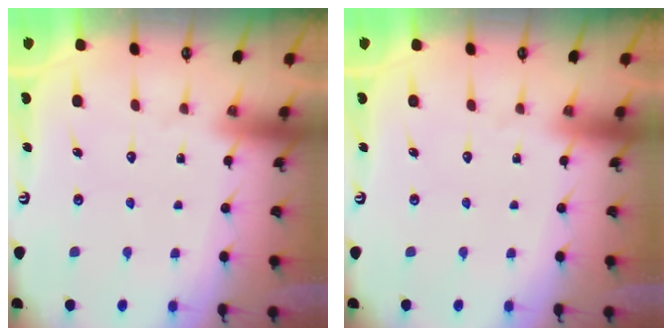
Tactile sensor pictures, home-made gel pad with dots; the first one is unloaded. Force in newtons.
{"total": 0.0}